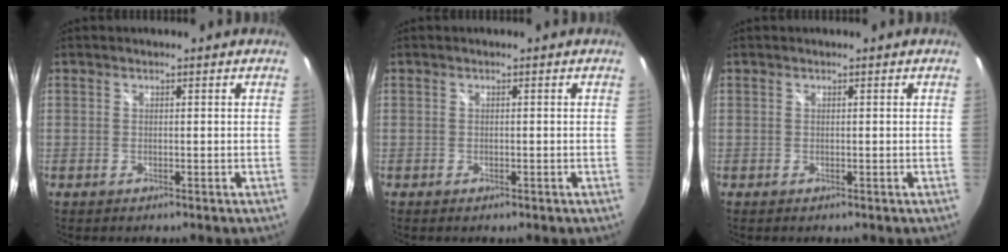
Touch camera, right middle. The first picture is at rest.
{"total": 0.0}
{"total": 0.0}